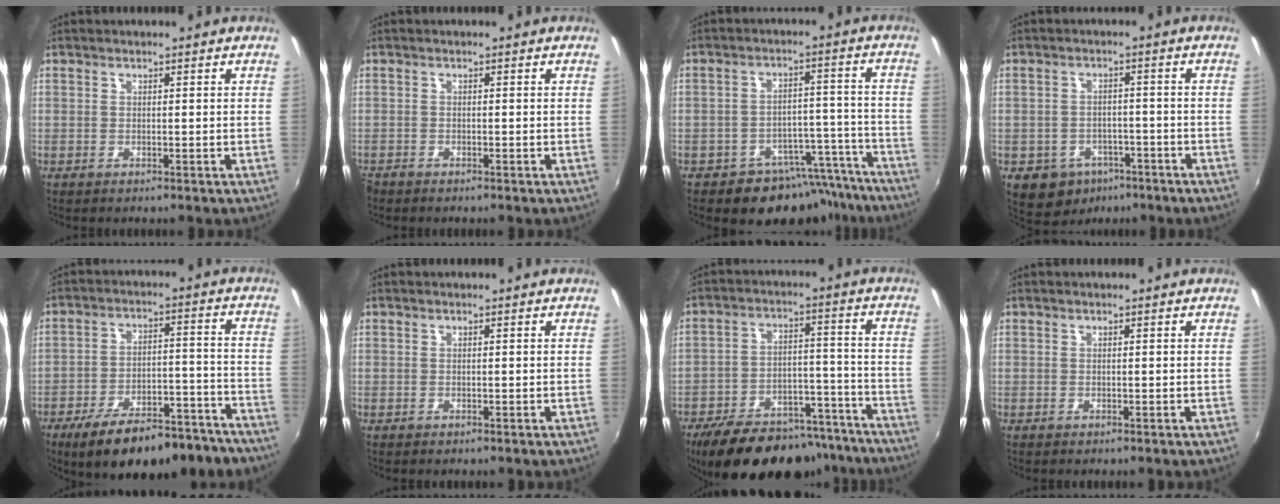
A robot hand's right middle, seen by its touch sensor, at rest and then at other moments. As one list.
[{"total": 1.2, "force": [-1.1, 0.5, 0.0], "torque": [-0.006, -0.004, -0.024]}, {"total": 12.5, "force": [-10.2, 6.7, 2.5], "torque": [-0.029, 0.045, -0.122]}, {"total": 9.2, "force": [-5.1, 7.0, 3.0], "torque": [-0.080, 0.008, -0.057]}, {"total": 20.8, "force": [-16.3, 6.9, 10.9], "torque": [-0.180, -0.007, -0.219]}, {"total": 0.0}, {"total": 24.1, "force": [-19.8, 9.9, 9.7], "torque": [-0.184, 0.025, -0.262]}, {"total": 0.0}]